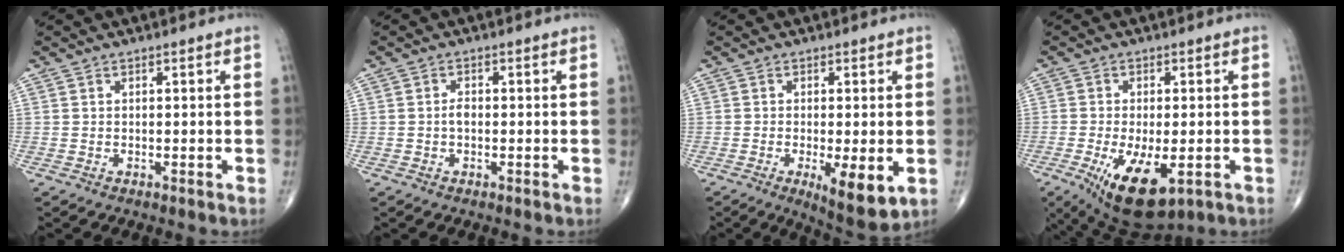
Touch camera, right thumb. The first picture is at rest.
{"total": 1.5, "force": [-0.3, 0.8, 1.2], "torque": [-0.019, 0.003, -0.006]}
{"total": 8.4, "force": [-2.2, 2.5, 7.8], "torque": [-0.116, -0.022, -0.030]}
{"total": 12.1, "force": [-4.6, 5.2, 9.8], "torque": [-0.164, -0.013, -0.061]}